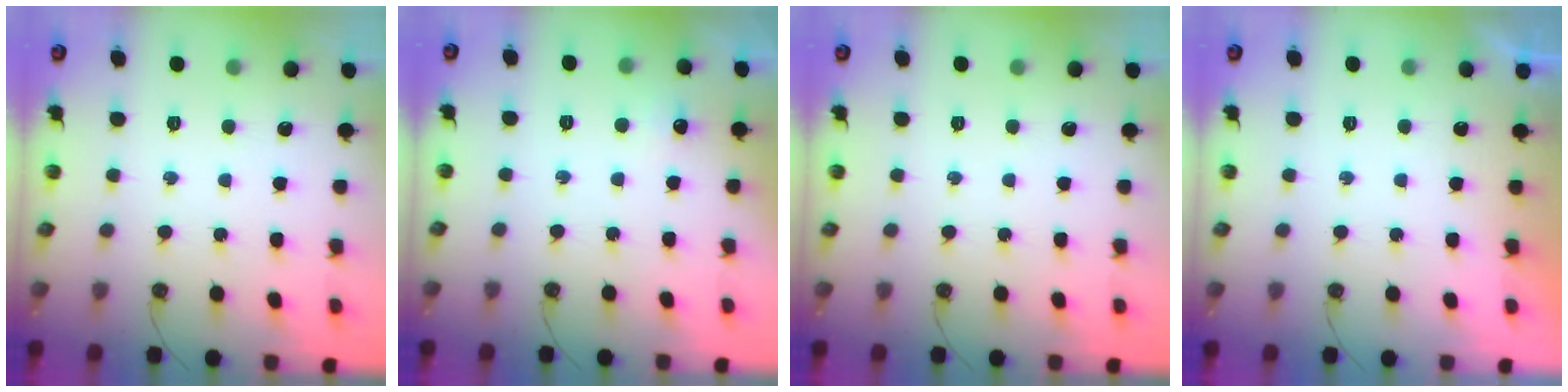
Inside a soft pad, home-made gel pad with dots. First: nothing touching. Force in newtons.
{"total": 4.9, "press": 4.9, "slide": 0.7}
{"total": 0.0}
{"total": 0.0}